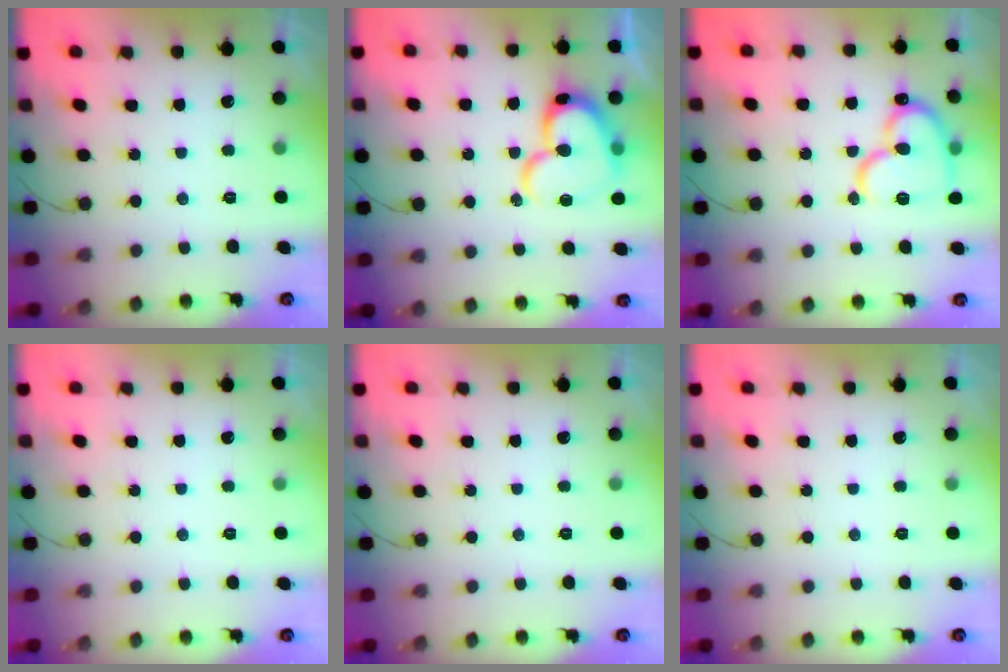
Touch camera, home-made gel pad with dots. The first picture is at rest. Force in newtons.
{"total": 17.3, "press": 17.2, "slide": 1.5}
{"total": 17.3, "press": 17.1, "slide": 2.2}
{"total": 0.0}
{"total": 0.0}
{"total": 0.0}